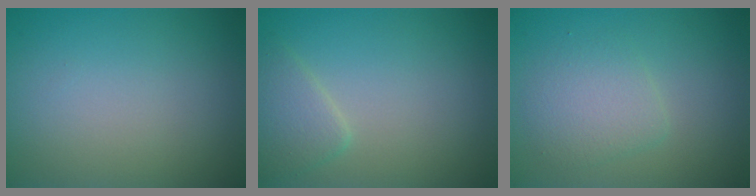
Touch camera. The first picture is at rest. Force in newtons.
{"total": 2.3, "press": 2.3, "slide": 0.0}
{"total": 2.7, "press": 2.7, "slide": 0.1}